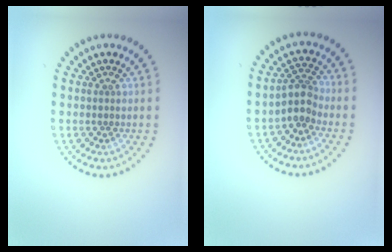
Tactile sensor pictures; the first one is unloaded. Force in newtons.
{"total": 2.3, "press": 1.8, "slide": 1.4}